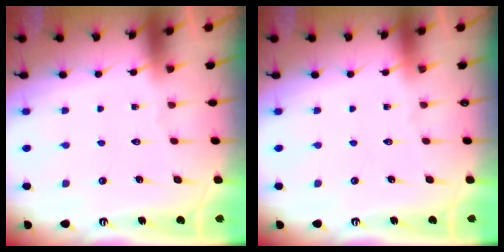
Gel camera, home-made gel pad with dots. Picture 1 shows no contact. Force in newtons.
{"total": 0.0}